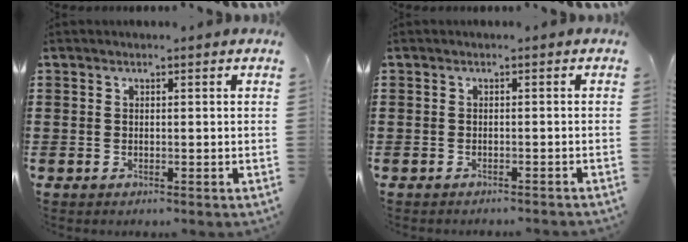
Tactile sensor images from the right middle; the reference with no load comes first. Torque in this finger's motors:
{"motor_torque": [1.41, -0.73, 0.06, 0.06]}